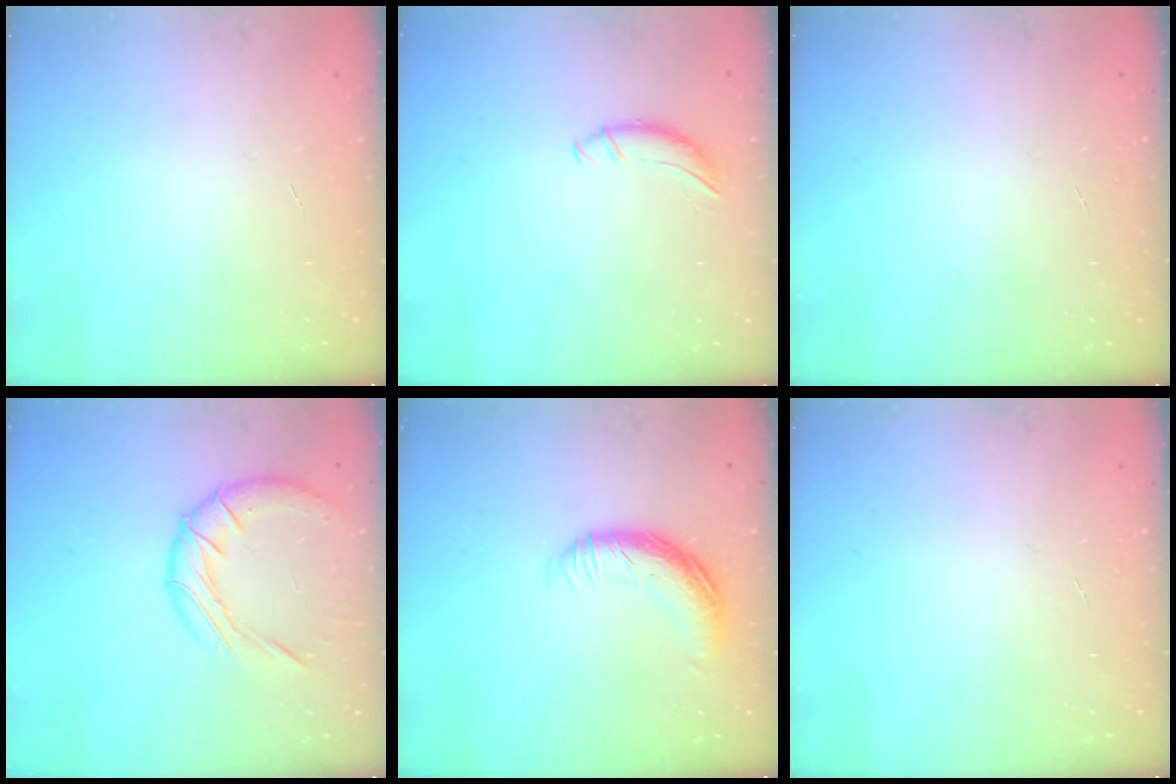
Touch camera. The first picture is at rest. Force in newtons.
{"total": 0.0}
{"total": 0.0}
{"total": 12.9, "press": 12.8, "slide": 1.5}
{"total": 12.0, "press": 12.0, "slide": 0.6}
{"total": 0.0}